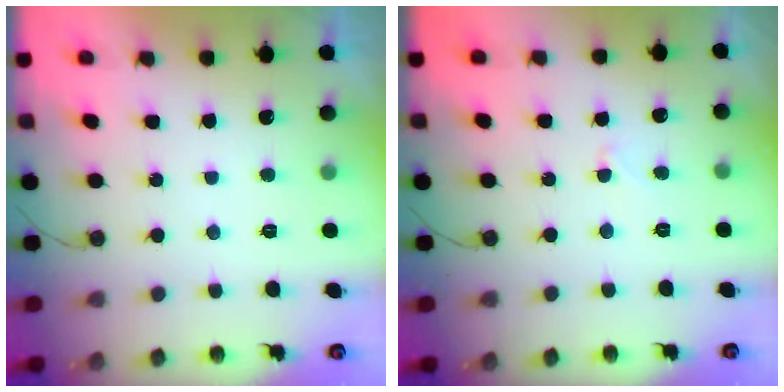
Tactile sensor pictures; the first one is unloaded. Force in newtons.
{"total": 2.0, "press": 2.0, "slide": 0.2}